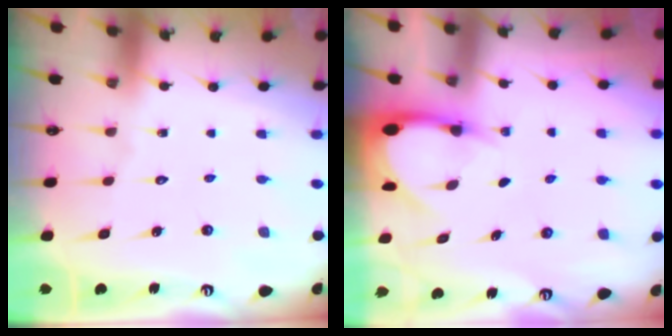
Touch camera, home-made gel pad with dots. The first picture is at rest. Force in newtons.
{"total": 4.3, "press": 4.3, "slide": 0.7}